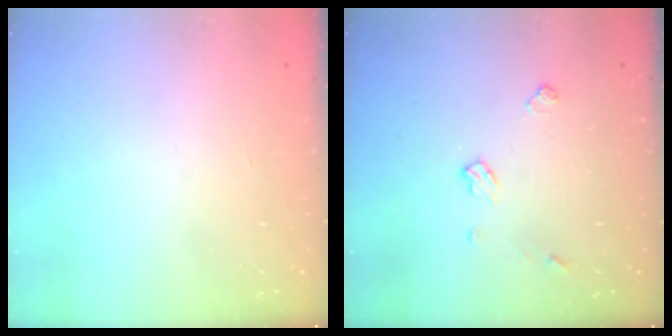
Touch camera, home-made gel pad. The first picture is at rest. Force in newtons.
{"total": 6.0, "press": 6.0, "slide": 0.1}